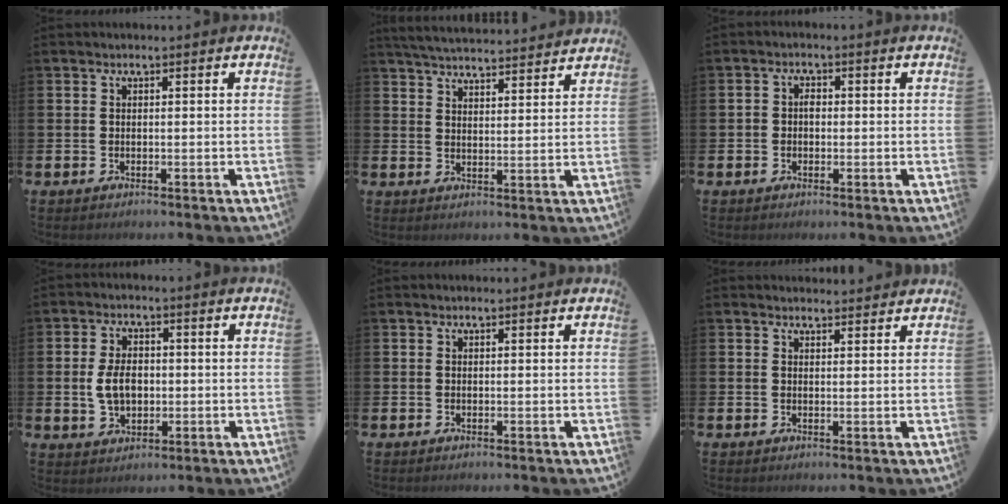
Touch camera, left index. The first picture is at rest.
{"total": 5.0, "force": [5.0, 0.3, 0.6], "torque": [-0.028, -0.034, 0.088]}
{"total": 1.8, "force": [-0.2, 1.5, 1.1], "torque": [-0.010, 0.004, -0.009]}
{"total": 5.2, "force": [-0.1, 3.5, 3.8], "torque": [-0.071, 0.005, -0.008]}
{"total": 0.0}
{"total": 2.0, "force": [2.0, 0.4, -0.1], "torque": [0.012, -0.012, 0.033]}